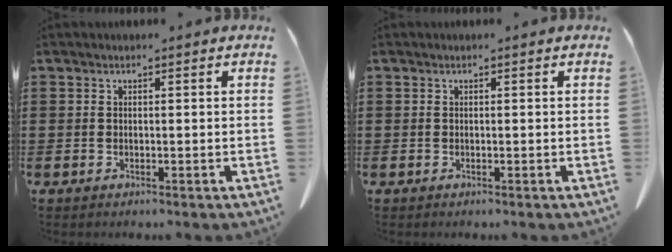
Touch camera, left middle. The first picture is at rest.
{"total": 0.0}